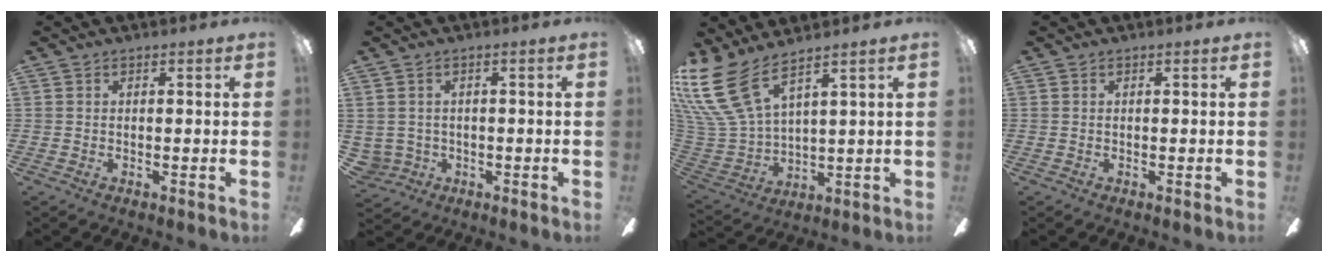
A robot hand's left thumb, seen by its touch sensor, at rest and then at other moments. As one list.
[{"total": 3.0, "force": [0.0, 3.0, 0.5], "torque": [-0.024, 0.004, -0.001]}, {"total": 15.9, "force": [10.2, 6.8, 10.0], "torque": [-0.251, -0.062, 0.188]}, {"total": 0.0}]